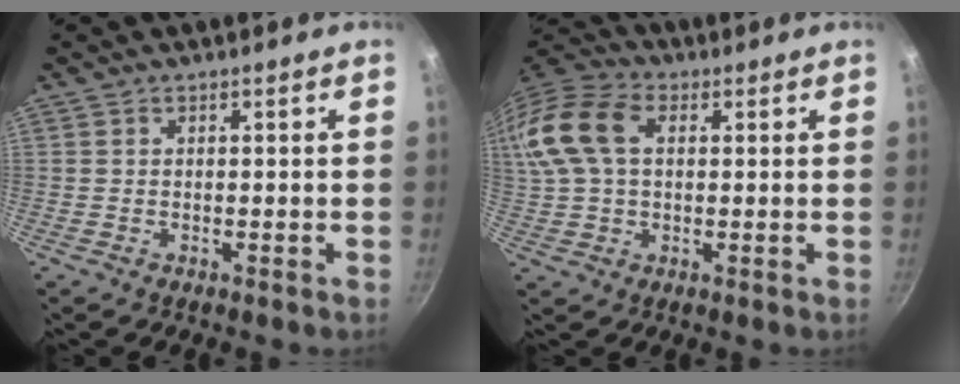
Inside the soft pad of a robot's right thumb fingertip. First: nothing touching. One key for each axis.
{"total": 16.5, "fx": 3.8, "fy": 10.8, "fz": 11.9, "tx": -0.251, "ty": 0.025, "tz": 0.059}